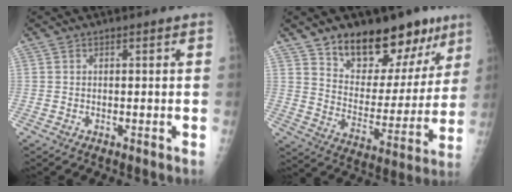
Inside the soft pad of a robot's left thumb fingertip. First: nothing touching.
{"total": 20.1, "force": [13.4, 10.5, 10.7], "torque": [-0.100, -0.074, 0.209]}